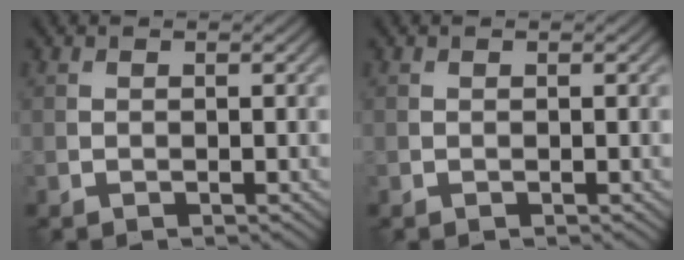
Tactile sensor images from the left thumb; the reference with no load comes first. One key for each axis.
{"total": 0.0}